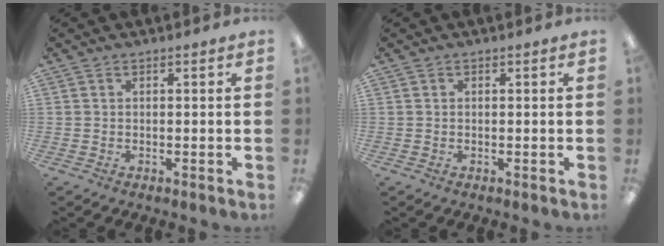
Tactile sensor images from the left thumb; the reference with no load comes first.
{"total": 0.0}